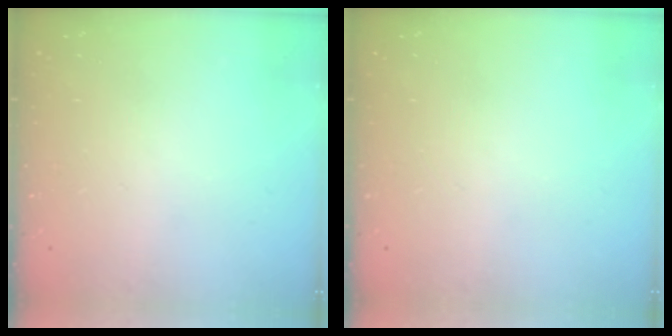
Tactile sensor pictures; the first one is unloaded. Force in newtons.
{"total": 0.0}